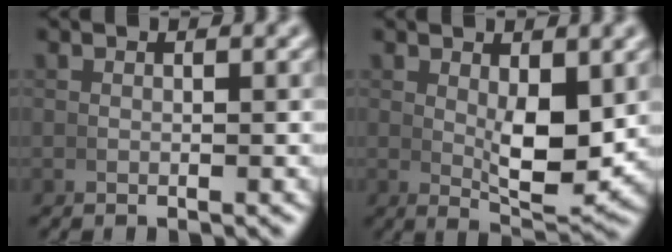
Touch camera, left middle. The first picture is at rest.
{"total": 4.8, "force": [1.0, 1.5, 4.4], "torque": [-0.071, -0.019, 0.024]}